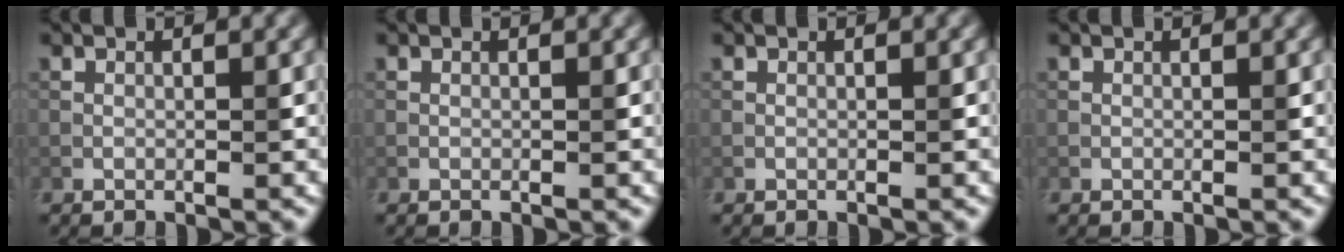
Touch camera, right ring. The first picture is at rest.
{"total": 0.0}
{"total": 0.0}
{"total": 0.0}